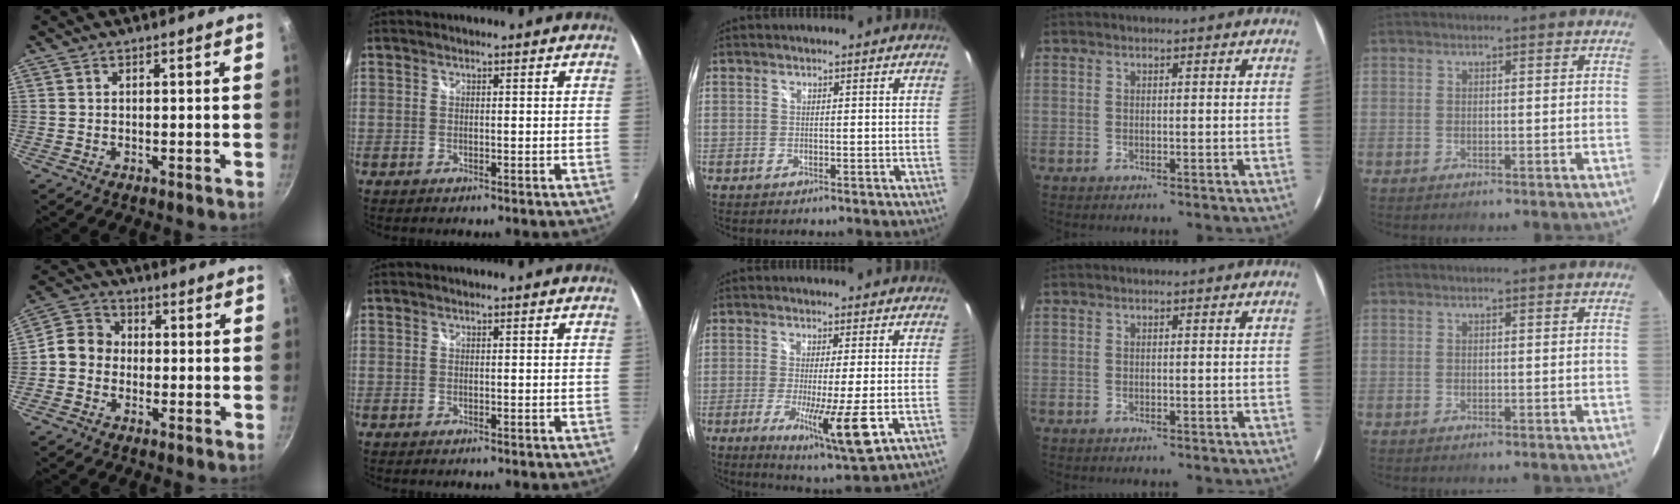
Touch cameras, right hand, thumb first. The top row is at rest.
{"thumb": {"total": 6.4, "force": [-0.9, 5.6, 3.0], "torque": [-0.028, 0.017, -0.040]}, "middle": {"total": 10.7, "force": [-2.8, 0.2, 10.3], "torque": [-0.189, -0.032, -0.049]}}